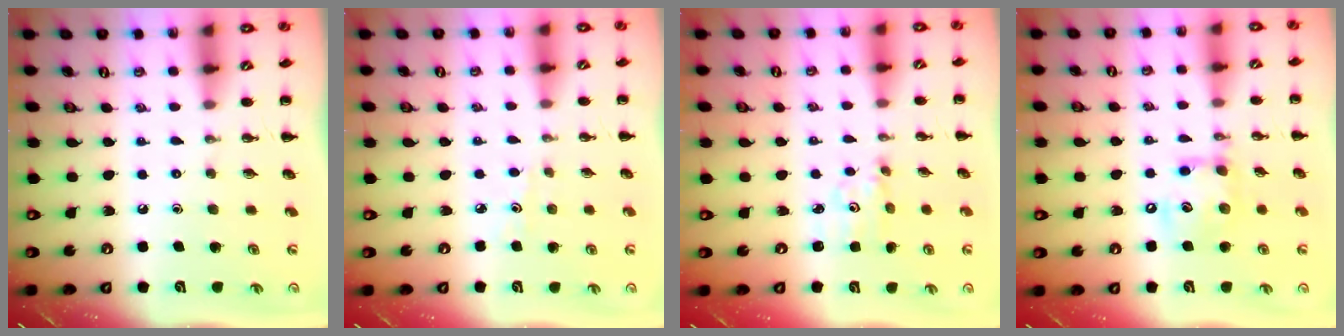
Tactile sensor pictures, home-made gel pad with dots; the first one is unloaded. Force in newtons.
{"total": 2.6, "press": 2.3, "slide": 1.1}
{"total": 2.5, "press": 2.4, "slide": 0.4}
{"total": 12.2, "press": 12.1, "slide": 1.8}